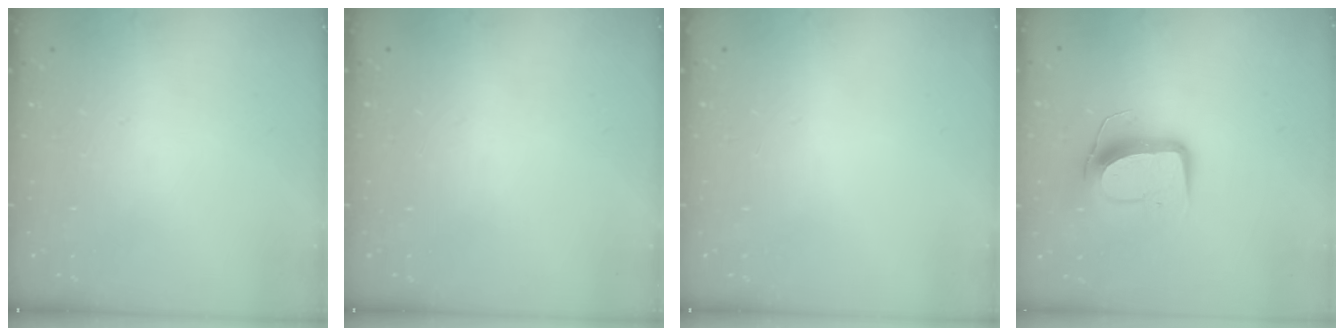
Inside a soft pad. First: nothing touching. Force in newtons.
{"total": 0.0}
{"total": 0.0}
{"total": 12.1, "press": 12.1, "slide": 1.0}